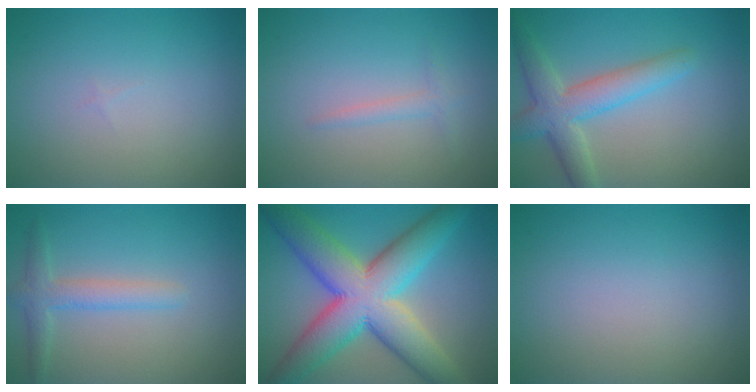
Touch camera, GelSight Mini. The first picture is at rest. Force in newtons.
{"total": 1.1, "press": 1.1, "slide": 0.0}
{"total": 4.8, "press": 4.8, "slide": 0.2}
{"total": 2.5, "press": 2.5, "slide": 0.1}
{"total": 12.2, "press": 12.2, "slide": 0.2}
{"total": 0.0}